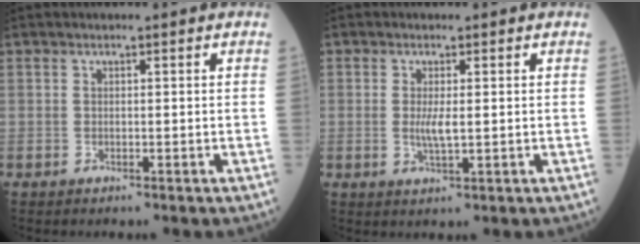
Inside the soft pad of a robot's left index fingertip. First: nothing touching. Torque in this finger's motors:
{"motor_torque": [0.23, 0.05, 0.07, 0.02]}